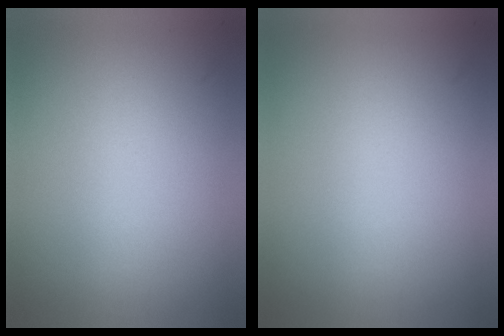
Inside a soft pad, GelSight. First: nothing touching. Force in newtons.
{"total": 0.0}